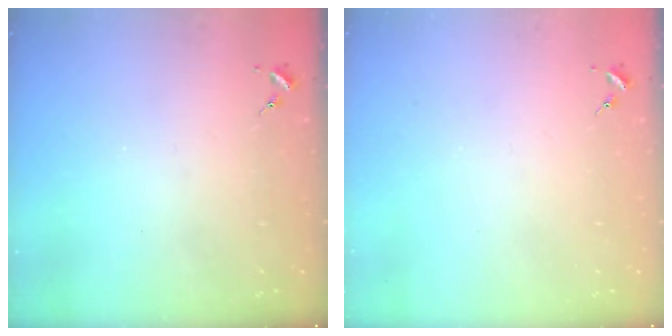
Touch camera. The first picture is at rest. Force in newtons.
{"total": 0.0}